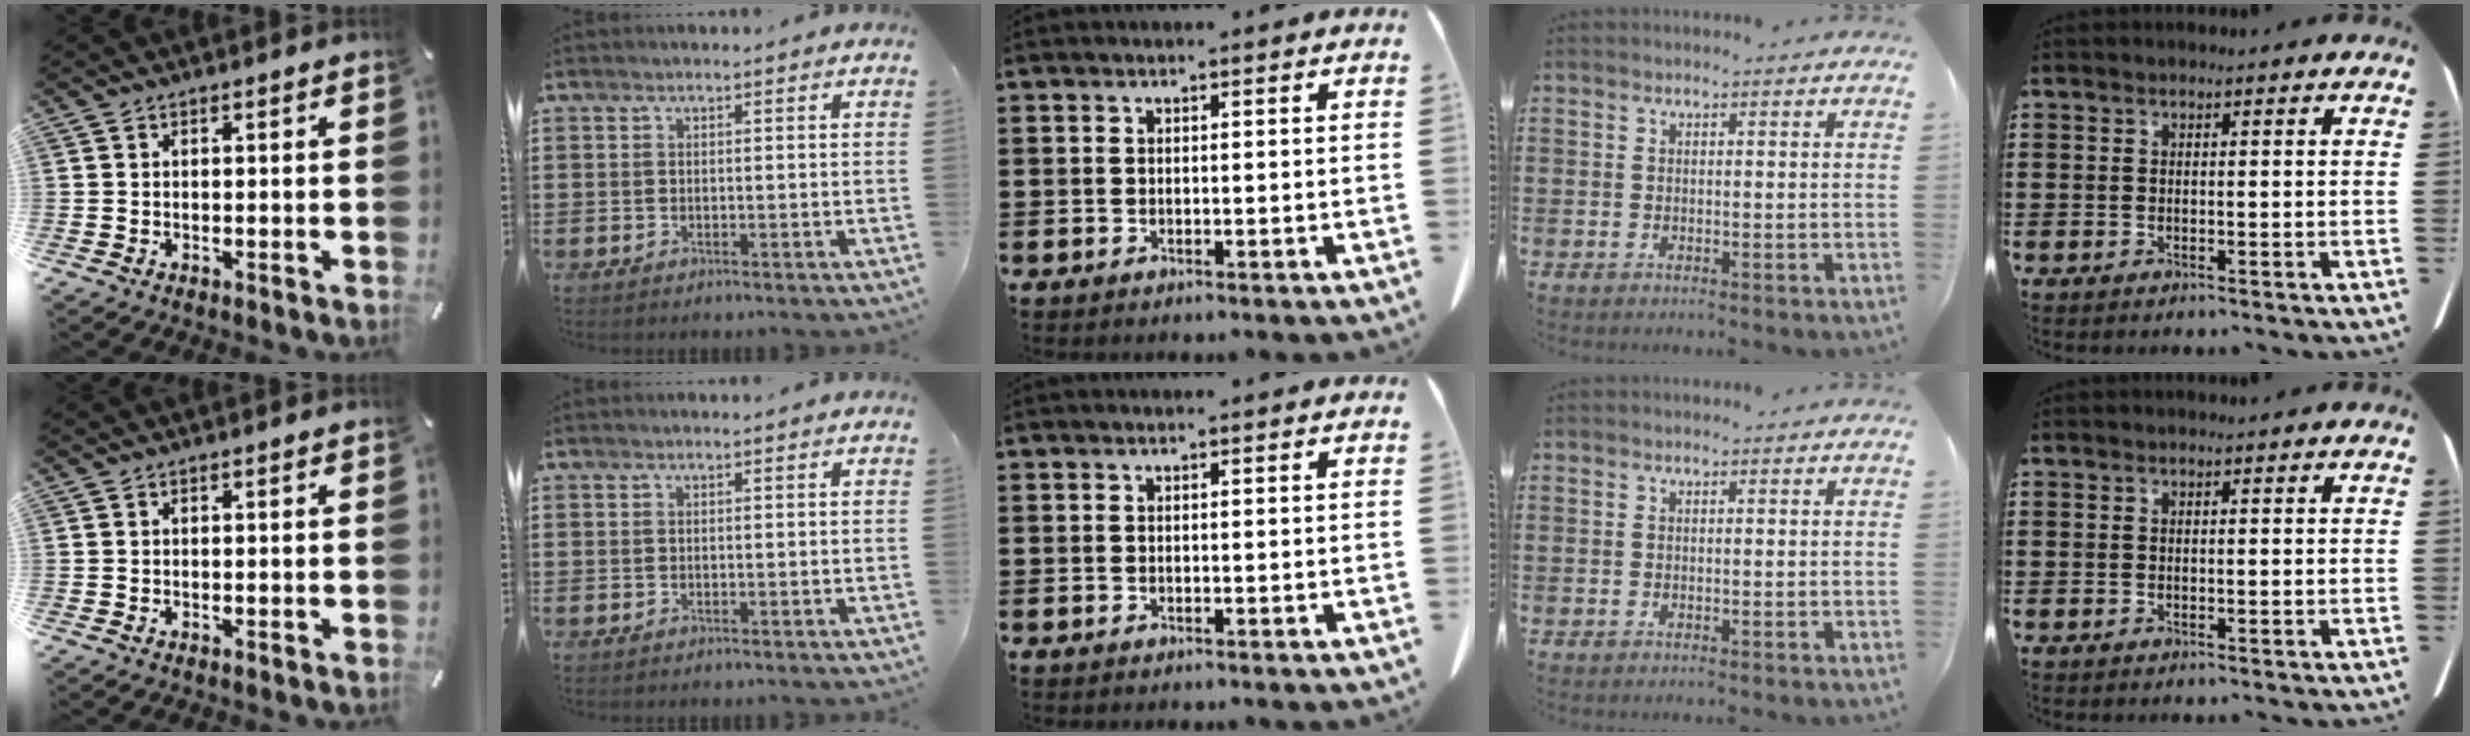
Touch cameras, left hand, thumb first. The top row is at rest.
{}